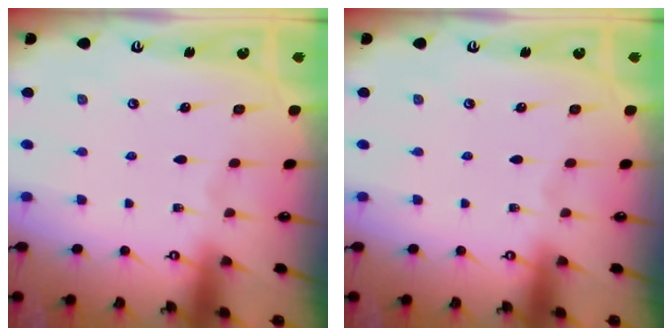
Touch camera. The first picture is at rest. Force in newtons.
{"total": 0.0}